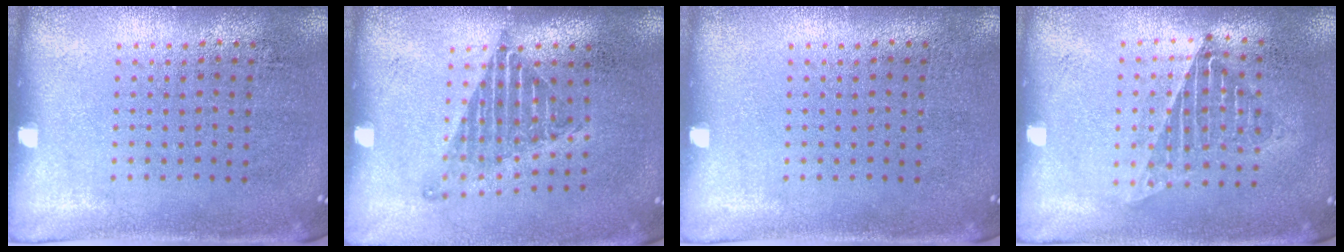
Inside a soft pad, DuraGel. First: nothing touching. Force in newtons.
{"total": 1.3, "press": 1.1, "slide": 0.8}
{"total": 0.0}
{"total": 1.3, "press": 1.2, "slide": 0.5}